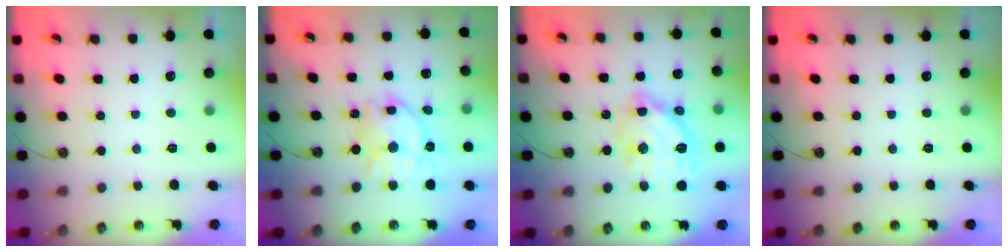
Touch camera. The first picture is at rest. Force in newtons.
{"total": 16.9, "press": 16.8, "slide": 1.6}
{"total": 15.6, "press": 15.5, "slide": 1.3}
{"total": 0.0}